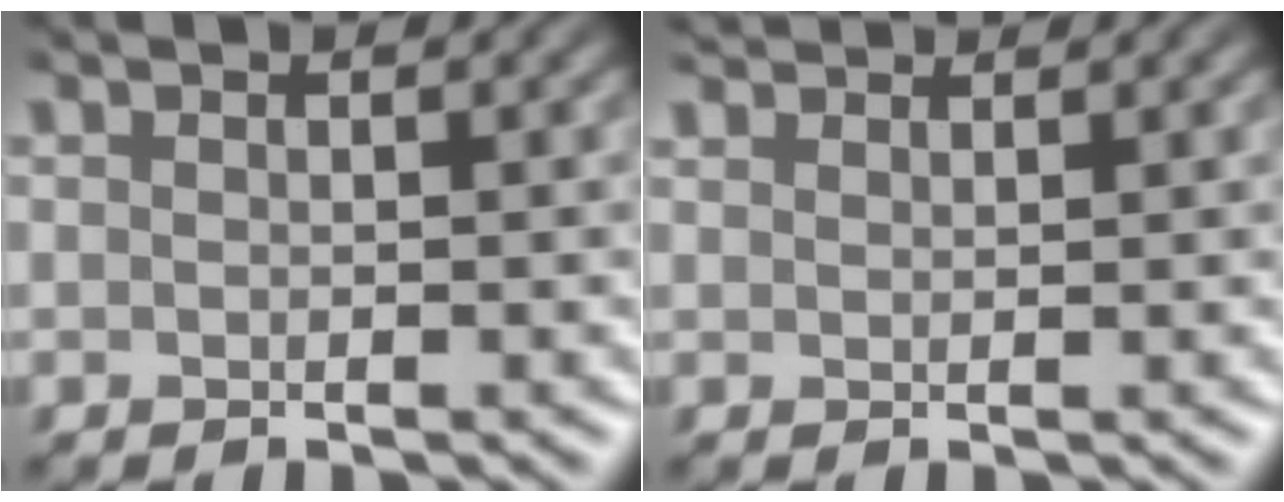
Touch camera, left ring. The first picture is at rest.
{"total": 3.0, "force": [2.8, 0.4, 0.7], "torque": [-0.017, 0.005, 0.040]}